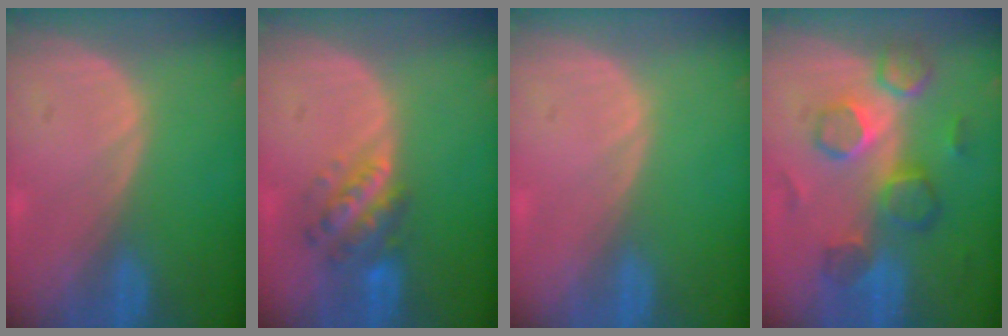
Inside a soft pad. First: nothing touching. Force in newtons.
{"total": 5.7, "press": 5.4, "slide": 1.7}
{"total": 0.0}
{"total": 8.7, "press": 8.4, "slide": 2.2}